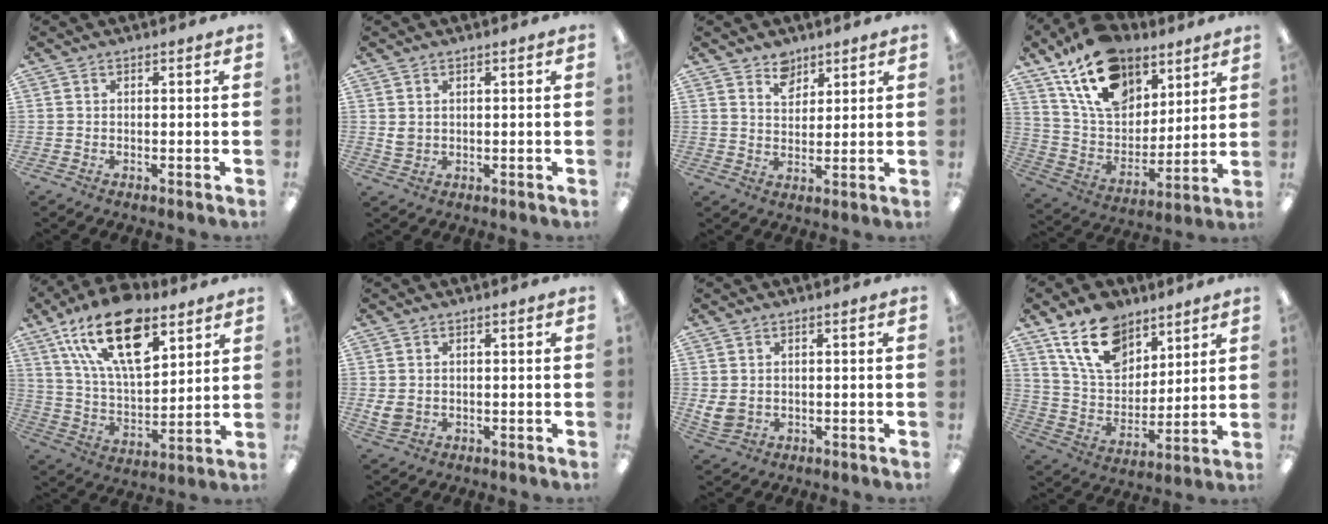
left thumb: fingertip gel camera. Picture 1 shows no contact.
{"total": 2.3, "force": [1.1, 1.8, 1.0], "torque": [-0.014, -0.001, 0.018]}
{"total": 5.6, "force": [4.5, 3.3, 1.1], "torque": [-0.005, -0.026, 0.079]}
{"total": 20.0, "force": [13.0, 11.8, 9.6], "torque": [-0.175, -0.060, 0.239]}
{"total": 22.3, "force": [12.7, 10.5, 15.0], "torque": [-0.278, -0.054, 0.221]}
{"total": 3.6, "force": [0.3, 2.9, 2.1], "torque": [-0.038, 0.000, 0.004]}
{"total": 3.8, "force": [0.9, 3.1, 2.1], "torque": [-0.046, -0.007, 0.014]}
{"total": 17.3, "force": [11.2, 10.4, 8.1], "torque": [-0.148, -0.047, 0.210]}